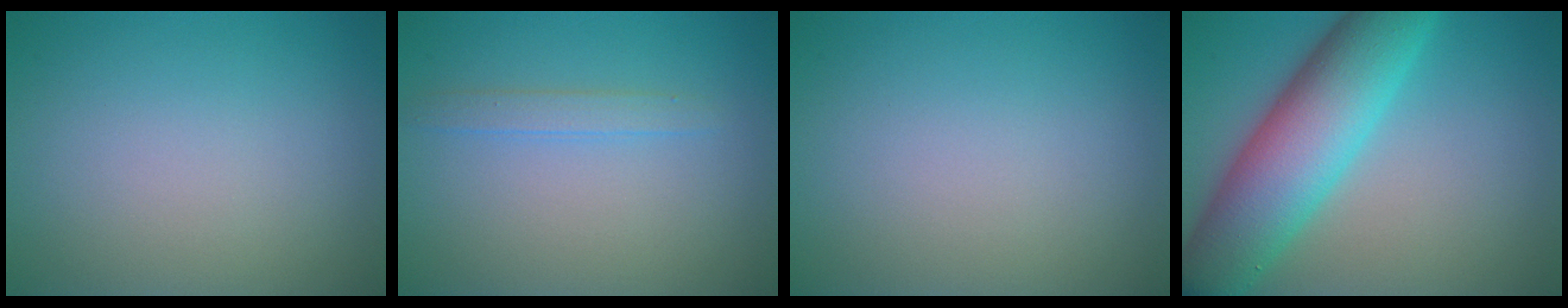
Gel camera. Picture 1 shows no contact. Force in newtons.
{"total": 1.4, "press": 1.4, "slide": 0.1}
{"total": 0.0}
{"total": 9.9, "press": 9.9, "slide": 0.0}